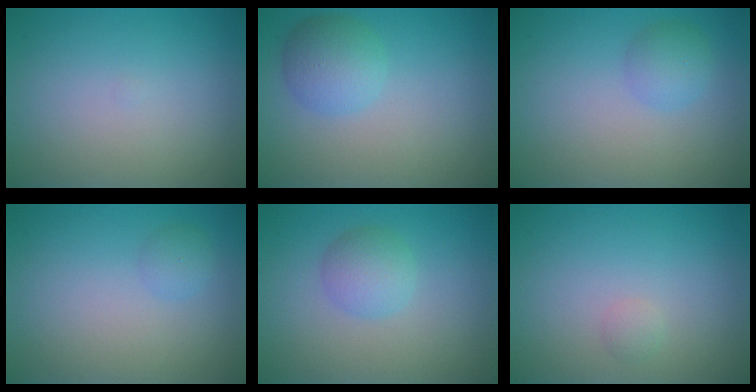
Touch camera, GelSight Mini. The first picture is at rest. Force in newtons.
{"total": 3.3, "press": 3.3, "slide": 0.2}
{"total": 1.9, "press": 1.9, "slide": 0.1}
{"total": 0.8, "press": 0.8, "slide": 0.0}
{"total": 2.5, "press": 2.5, "slide": 0.1}
{"total": 0.7, "press": 0.7, "slide": 0.0}